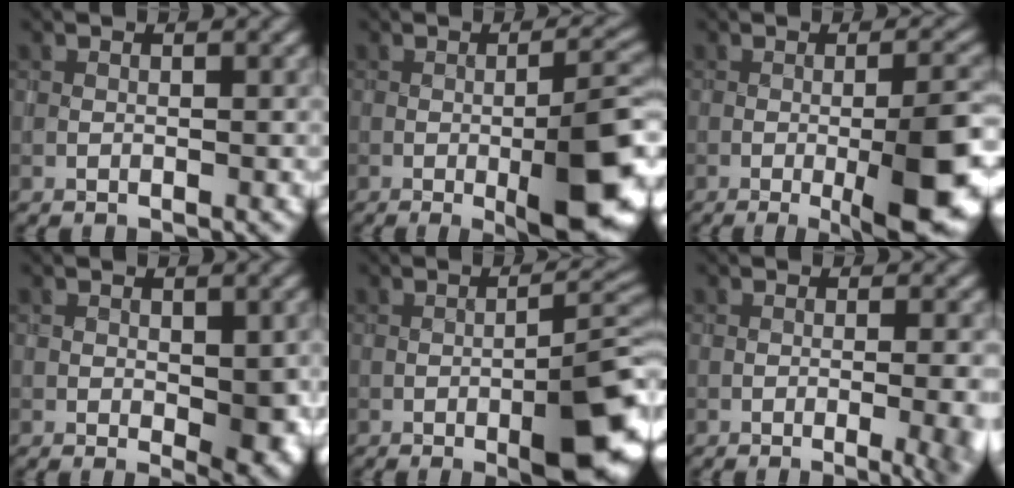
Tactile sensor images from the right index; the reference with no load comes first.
{"total": 9.3, "force": [-2.8, 2.3, 8.6], "torque": [-0.124, -0.001, -0.041]}
{"total": 8.2, "force": [-2.6, 1.7, 7.6], "torque": [-0.112, -0.004, -0.036]}
{"total": 4.4, "force": [-0.6, 2.3, 3.7], "torque": [-0.054, -0.009, -0.005]}
{"total": 7.7, "force": [-3.3, 1.8, 6.8], "torque": [-0.093, 0.004, -0.047]}
{"total": 8.7, "force": [-3.2, 3.9, 7.1], "torque": [-0.043, -0.003, -0.026]}